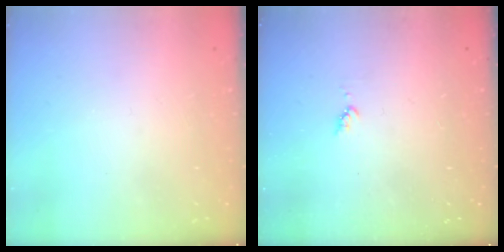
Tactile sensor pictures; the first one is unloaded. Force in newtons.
{"total": 4.4, "press": 4.3, "slide": 0.4}